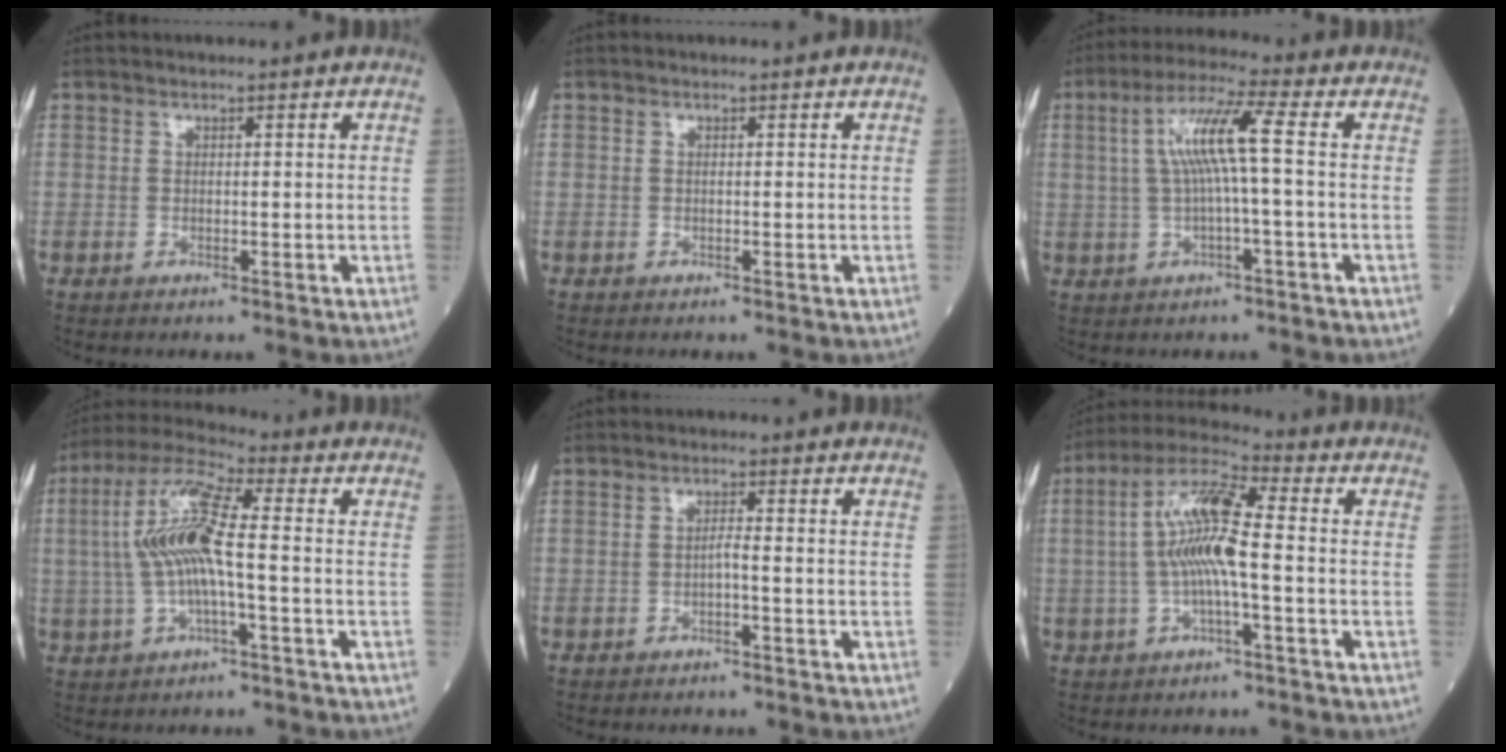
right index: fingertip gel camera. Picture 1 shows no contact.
{"total": 0.0}
{"total": 8.2, "force": [0.7, -0.1, 8.2], "torque": [-0.161, 0.018, 0.012]}
{"total": 10.6, "force": [-0.3, 1.6, 10.5], "torque": [-0.222, 0.022, -0.011]}
{"total": 1.3, "force": [-0.7, -0.1, 1.1], "torque": [-0.022, 0.000, -0.014]}
{"total": 10.2, "force": [-0.6, 1.5, 10.1], "torque": [-0.204, 0.022, -0.017]}